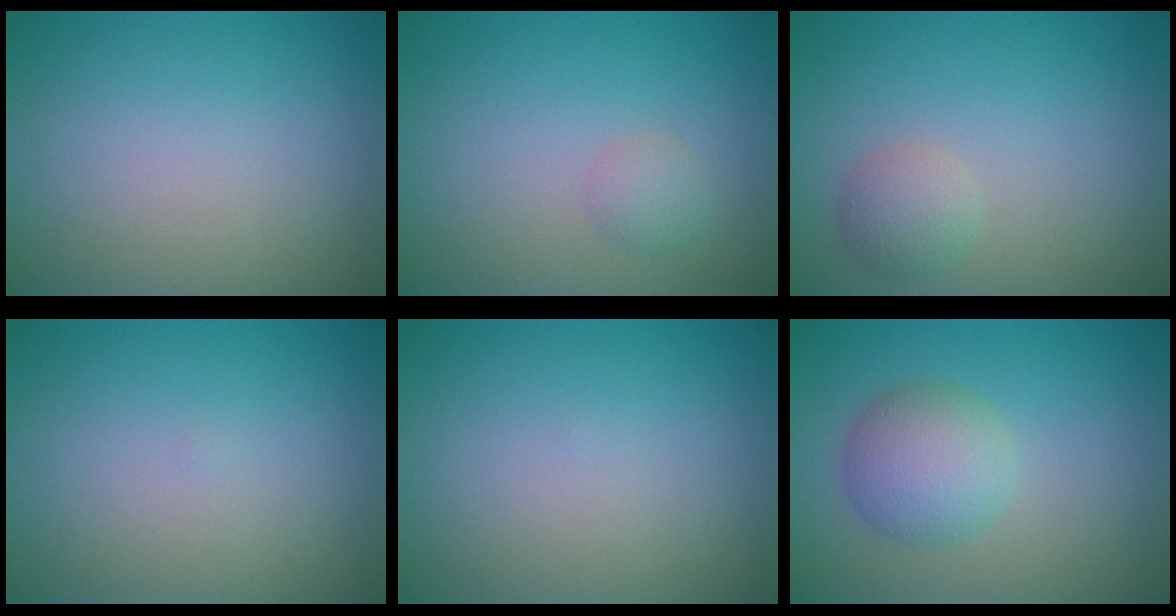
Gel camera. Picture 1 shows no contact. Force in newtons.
{"total": 1.3, "press": 1.3, "slide": 0.1}
{"total": 2.0, "press": 2.0, "slide": 0.1}
{"total": 0.0}
{"total": 0.0}
{"total": 4.1, "press": 4.1, "slide": 0.1}